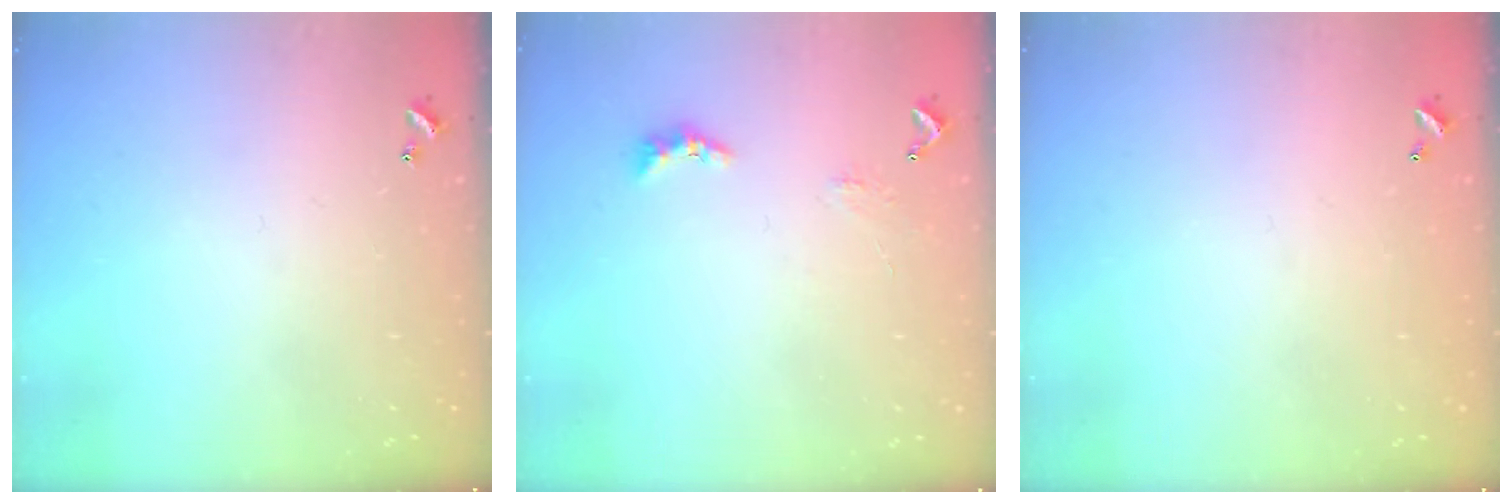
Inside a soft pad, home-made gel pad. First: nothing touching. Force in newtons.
{"total": 3.9, "press": 3.8, "slide": 0.7}
{"total": 2.8, "press": 2.8, "slide": 0.1}